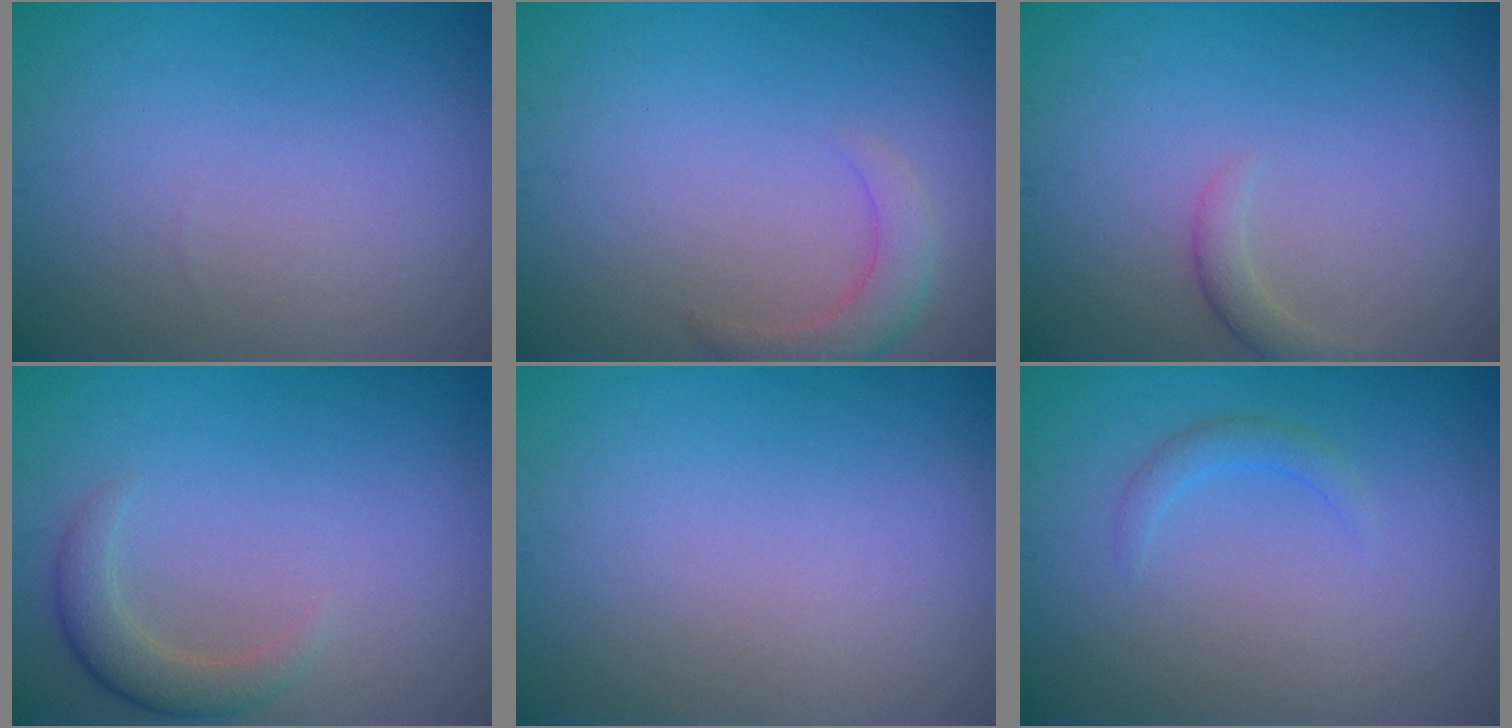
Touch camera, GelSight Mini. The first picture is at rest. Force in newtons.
{"total": 2.7, "press": 2.7, "slide": 0.3}
{"total": 1.4, "press": 1.4, "slide": 0.1}
{"total": 2.6, "press": 2.6, "slide": 0.1}
{"total": 0.0}
{"total": 1.3, "press": 1.3, "slide": 0.1}